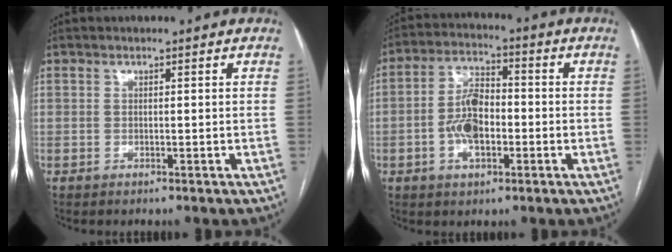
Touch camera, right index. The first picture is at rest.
{"total": 8.2, "force": [-1.7, 3.9, 7.0], "torque": [-0.145, 0.016, -0.031]}